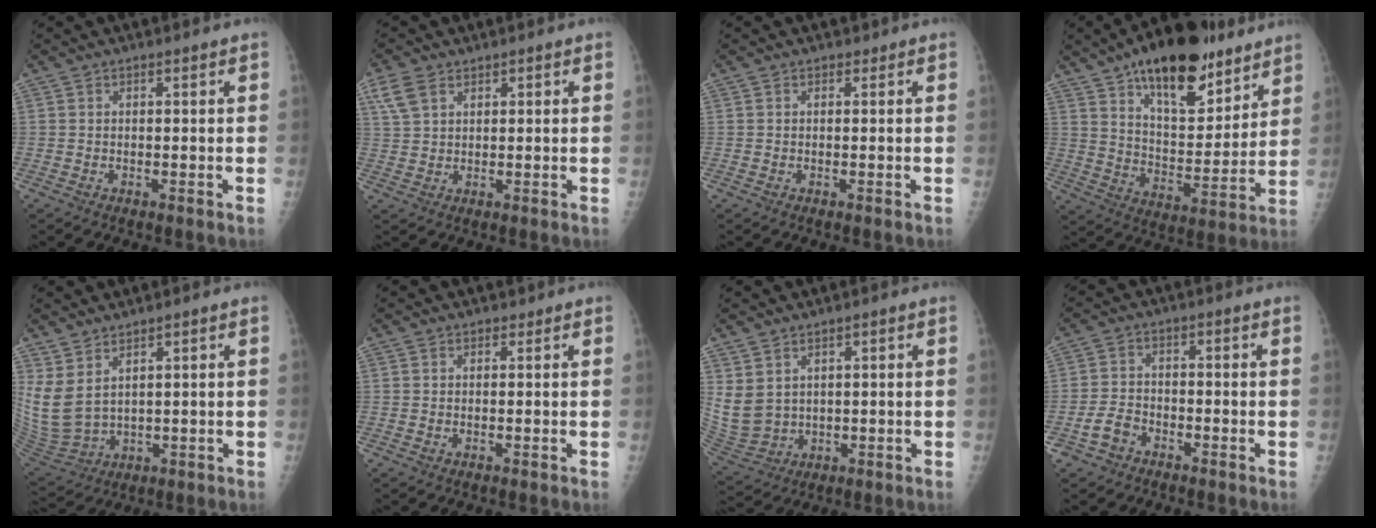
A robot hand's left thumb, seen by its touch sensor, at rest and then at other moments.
{"total": 5.0, "force": [2.5, 3.2, 2.8], "torque": [-0.051, 0.003, 0.056]}
{"total": 0.0}
{"total": 22.6, "force": [14.5, 9.9, 14.2], "torque": [-0.182, -0.062, 0.235]}
{"total": 10.8, "force": [4.3, 6.8, 7.2], "torque": [-0.159, -0.030, 0.109]}
{"total": 0.5, "force": [0.2, 0.5, 0.2], "torque": [-0.002, -0.001, 0.001]}
{"total": 8.1, "force": [2.6, 6.4, 4.2], "torque": [-0.082, -0.013, 0.075]}
{"total": 4.6, "force": [-2.6, 3.3, 1.8], "torque": [-0.027, 0.021, -0.049]}